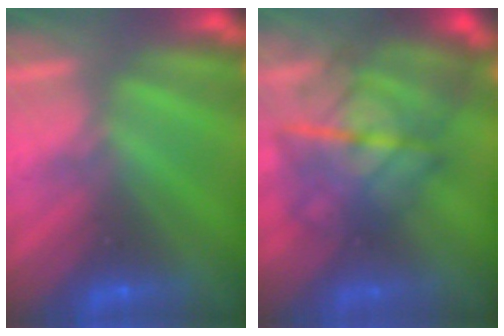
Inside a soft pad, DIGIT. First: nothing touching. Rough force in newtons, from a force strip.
{"total": 11.5}